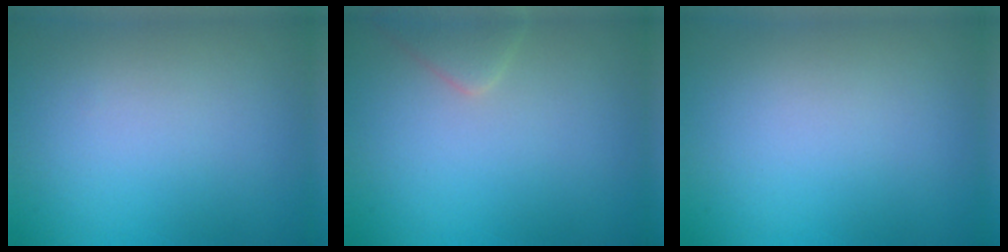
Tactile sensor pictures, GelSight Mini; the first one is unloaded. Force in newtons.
{"total": 1.9, "press": 1.9, "slide": 0.1}
{"total": 0.0}